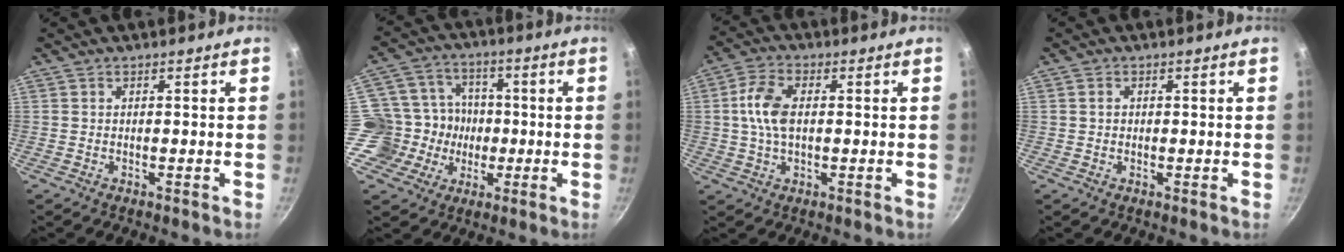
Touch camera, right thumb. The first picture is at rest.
{"total": 12.6, "force": [-2.0, 11.6, 4.4], "torque": [-0.043, 0.031, -0.043]}
{"total": 7.9, "force": [0.7, 4.6, 6.4], "torque": [-0.122, 0.016, 0.007]}
{"total": 1.5, "force": [0.2, 1.2, 0.7], "torque": [-0.009, 0.006, 0.004]}